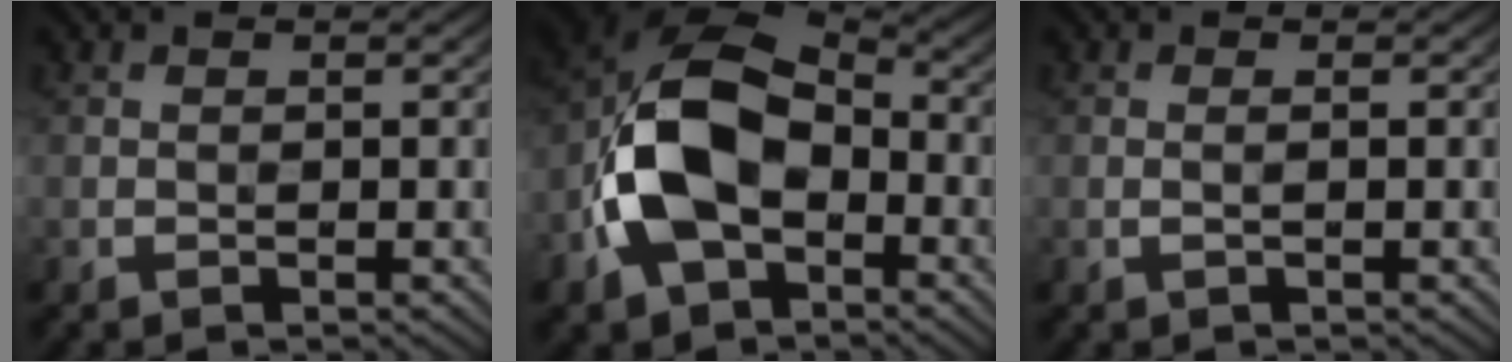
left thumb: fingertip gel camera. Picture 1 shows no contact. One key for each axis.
{"total": 13.4, "fx": -3.6, "fy": 8.8, "fz": 9.4, "tx": -0.210, "ty": -0.010, "tz": -0.076}
{"total": 0.7, "fx": -0.1, "fy": -0.1, "fz": 0.7, "tx": -0.014, "ty": 0.001, "tz": -0.004}